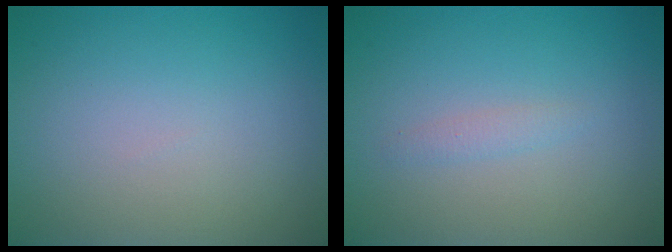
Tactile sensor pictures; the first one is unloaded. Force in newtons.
{"total": 0.9, "press": 0.9, "slide": 0.0}